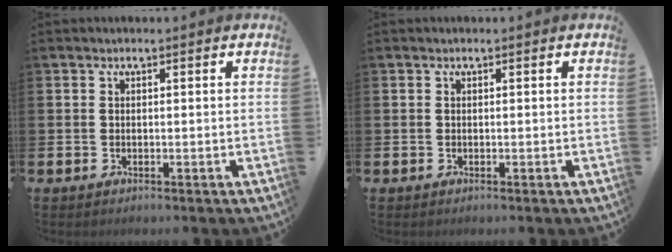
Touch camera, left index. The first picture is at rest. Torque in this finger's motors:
{"motor_torque": [0.00, 0.00, 0.01, 0.00]}